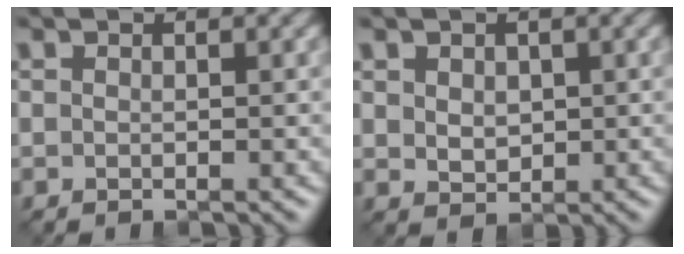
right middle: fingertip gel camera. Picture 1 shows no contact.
{"total": 1.8, "force": [0.5, 1.4, 1.0], "torque": [-0.020, -0.004, 0.013]}